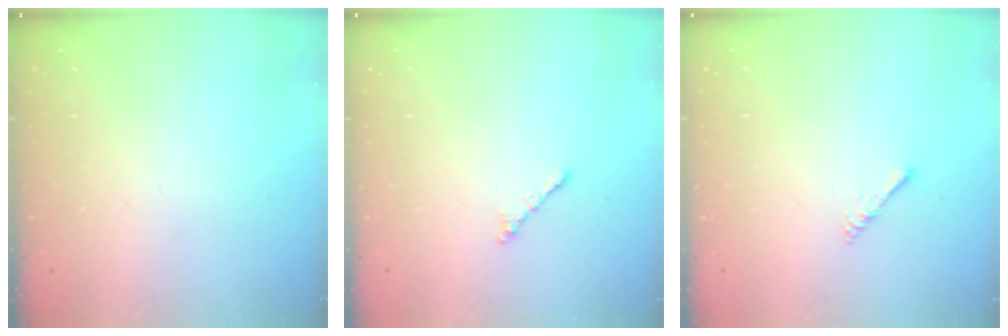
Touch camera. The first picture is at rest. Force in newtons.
{"total": 1.8, "press": 1.7, "slide": 0.6}
{"total": 1.6, "press": 1.6, "slide": 0.4}